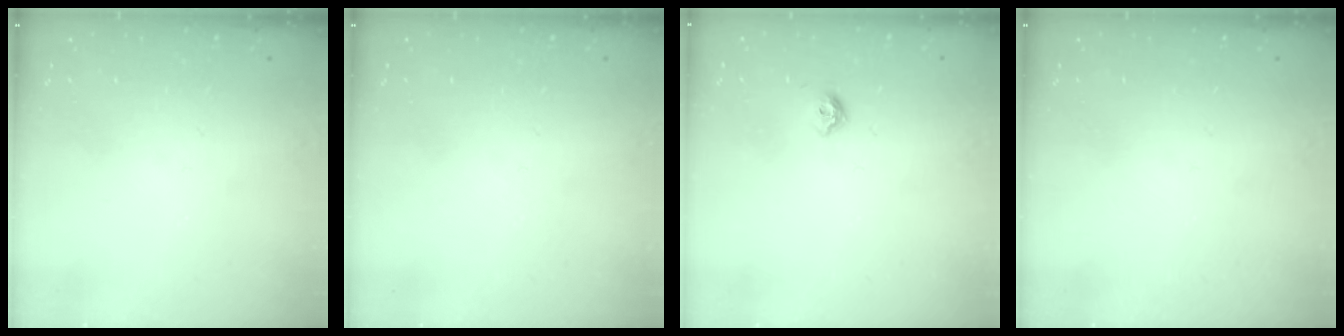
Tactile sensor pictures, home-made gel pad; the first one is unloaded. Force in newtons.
{"total": 0.0}
{"total": 5.6, "press": 5.5, "slide": 1.0}
{"total": 0.0}